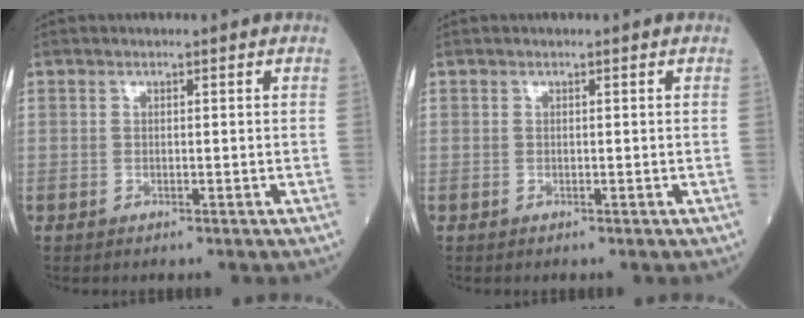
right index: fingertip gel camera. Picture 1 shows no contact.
{"total": 0.0}